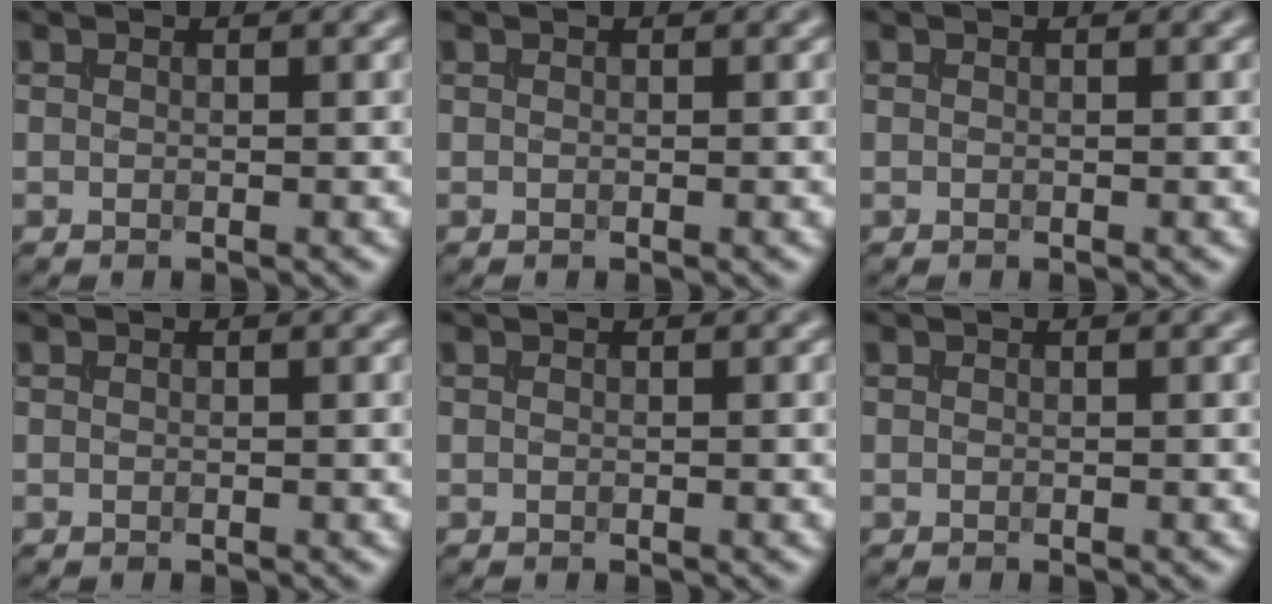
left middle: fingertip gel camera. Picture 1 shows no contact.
{"total": 0.0}
{"total": 0.0}
{"total": 0.0}
{"total": 0.0}
{"total": 0.0}